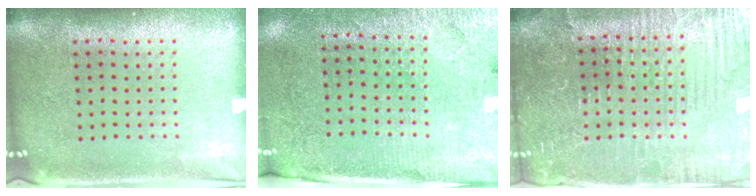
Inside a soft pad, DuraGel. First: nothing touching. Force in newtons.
{"total": 2.7, "press": 2.5, "slide": 1.1}
{"total": 4.4, "press": 4.2, "slide": 1.2}